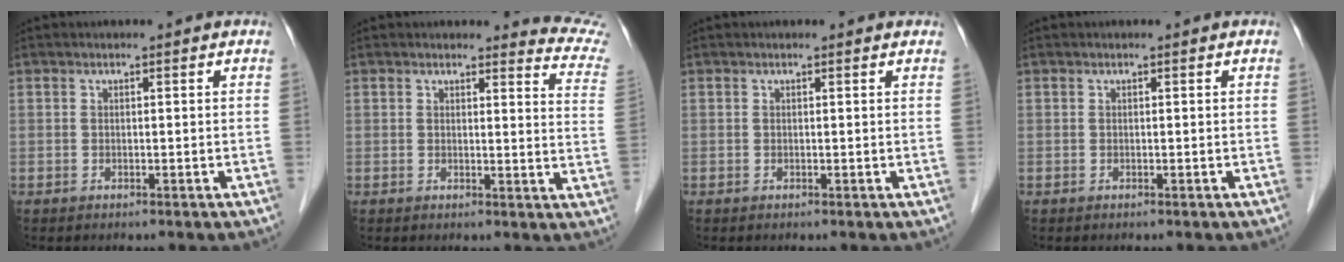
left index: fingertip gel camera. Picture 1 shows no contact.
{"total": 8.9, "force": [8.9, 0.3, 0.0], "torque": [0.023, -0.091, 0.064]}
{"total": 1.1, "force": [0.9, 0.7, 0.2], "torque": [0.005, 0.012, 0.010]}
{"total": 0.0}